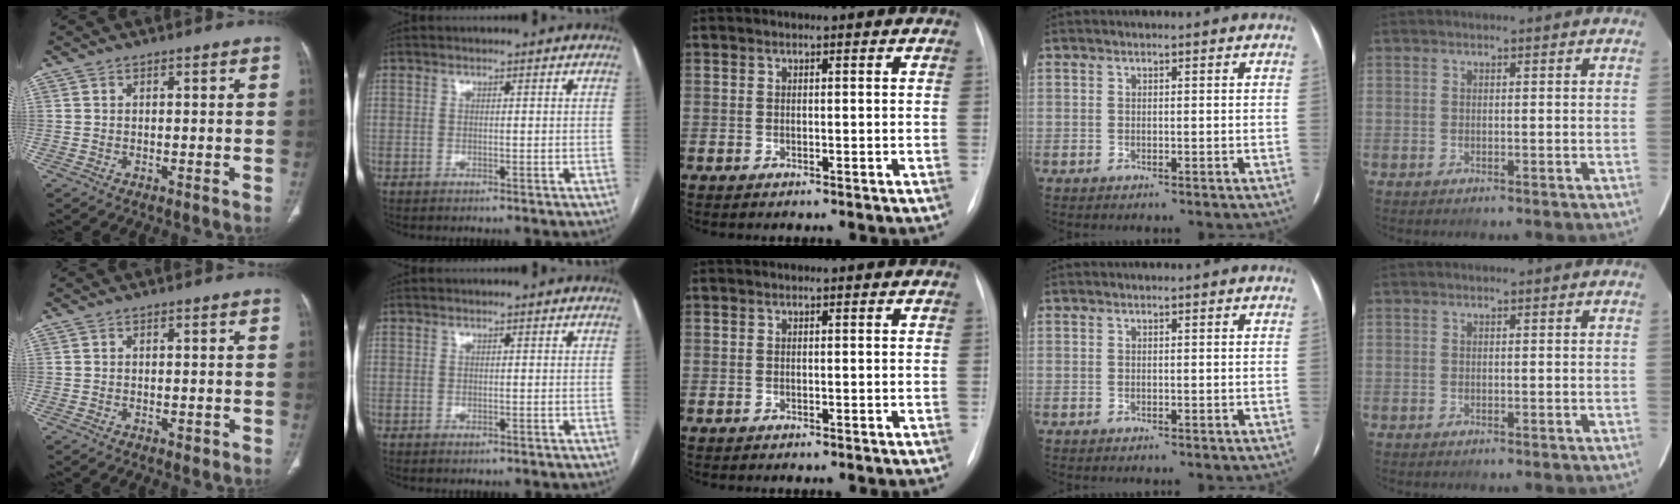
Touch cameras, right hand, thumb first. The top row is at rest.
{"thumb": {"total": 0.9, "force": [-0.4, 0.6, 0.6], "torque": [-0.006, -0.001, -0.005]}}